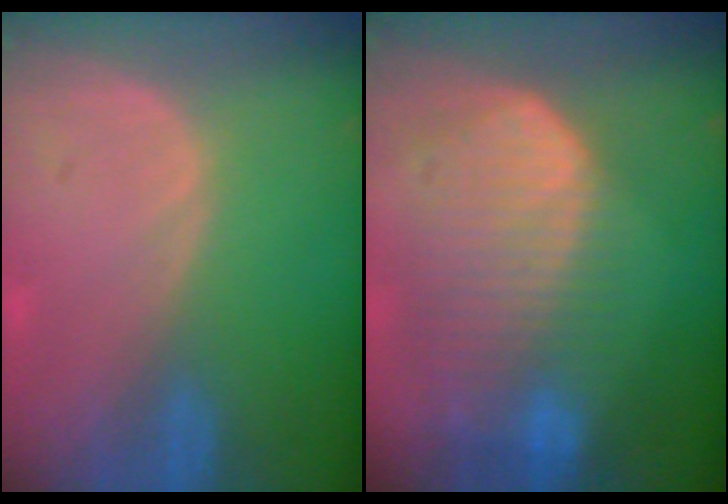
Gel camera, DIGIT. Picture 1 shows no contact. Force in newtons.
{"total": 10.2, "press": 8.8, "slide": 5.1}